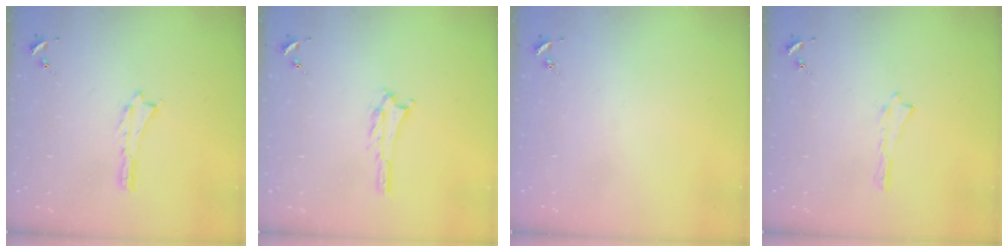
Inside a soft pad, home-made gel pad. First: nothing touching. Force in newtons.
{"total": 1.2, "press": 1.2, "slide": 0.2}
{"total": 0.0}
{"total": 0.0}